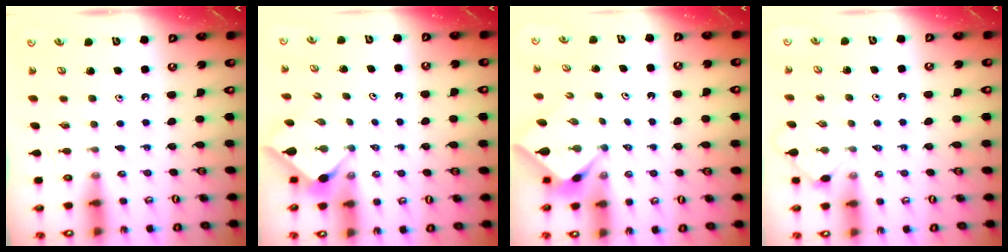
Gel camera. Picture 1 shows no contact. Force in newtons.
{"total": 2.8, "press": 2.8, "slide": 0.4}
{"total": 2.1, "press": 2.1, "slide": 0.3}
{"total": 2.6, "press": 2.6, "slide": 0.5}